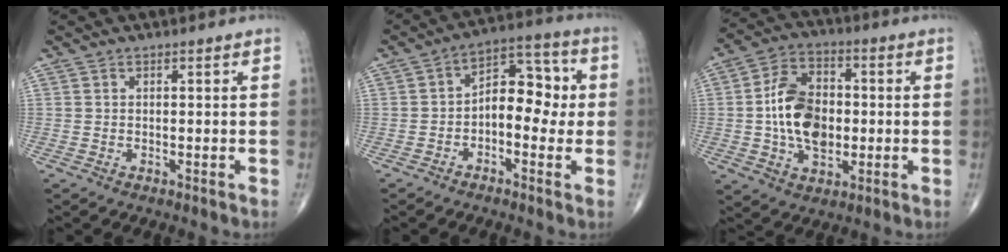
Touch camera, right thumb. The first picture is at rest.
{"total": 10.0, "force": [-0.8, 6.1, 7.9], "torque": [-0.073, 0.039, -0.026]}
{"total": 13.6, "force": [-0.6, 9.0, 10.2], "torque": [-0.158, 0.018, -0.013]}